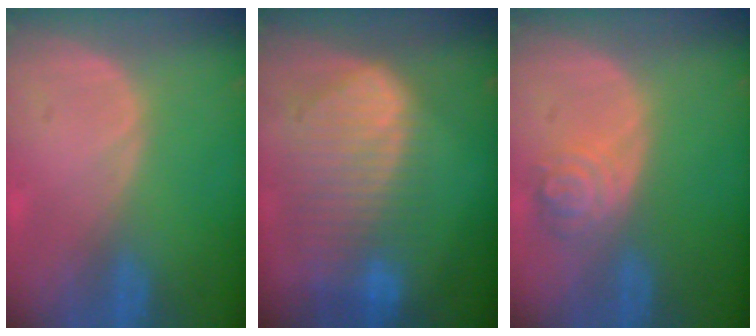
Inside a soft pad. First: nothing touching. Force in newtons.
{"total": 10.6, "press": 9.1, "slide": 5.4}
{"total": 4.6, "press": 4.2, "slide": 1.8}